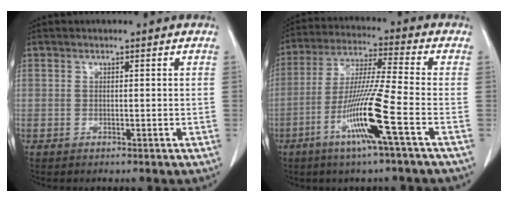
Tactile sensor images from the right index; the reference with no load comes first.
{"total": 12.4, "force": [-5.1, -1.3, 11.2], "torque": [-0.222, -0.015, -0.102]}